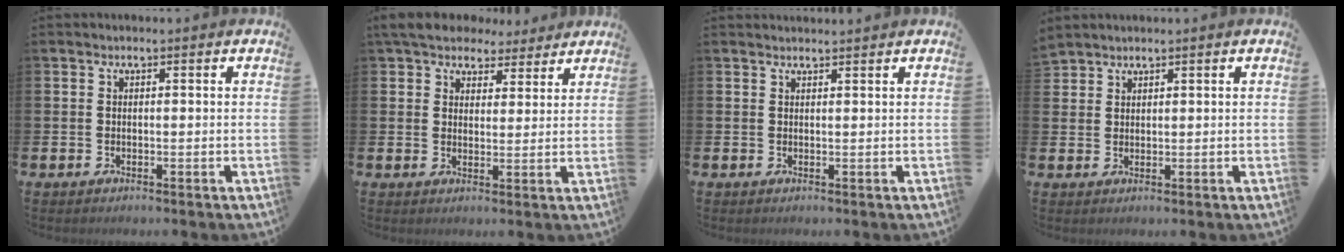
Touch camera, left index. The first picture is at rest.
{"total": 6.1, "force": [5.2, 2.7, 1.4], "torque": [-0.042, -0.021, 0.094]}
{"total": 1.1, "force": [1.1, -0.1, 0.0], "torque": [0.005, -0.006, 0.019]}
{"total": 2.3, "force": [2.2, 0.4, -0.3], "torque": [0.012, -0.011, 0.041]}